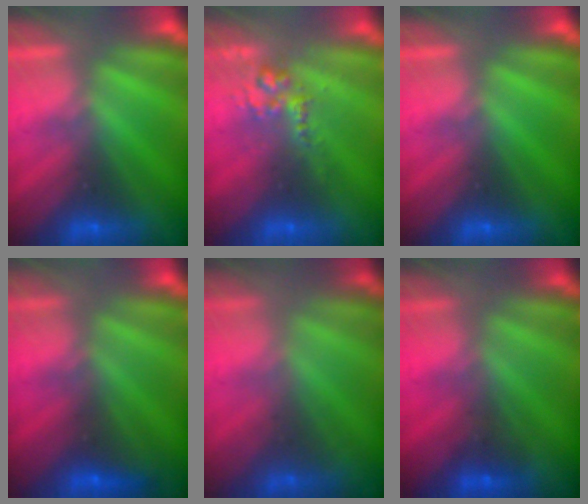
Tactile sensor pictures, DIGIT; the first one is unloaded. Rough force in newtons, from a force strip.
{"total": 2.8}
{"total": 0.0}
{"total": 7.4}
{"total": 1.7}
{"total": 1.3}